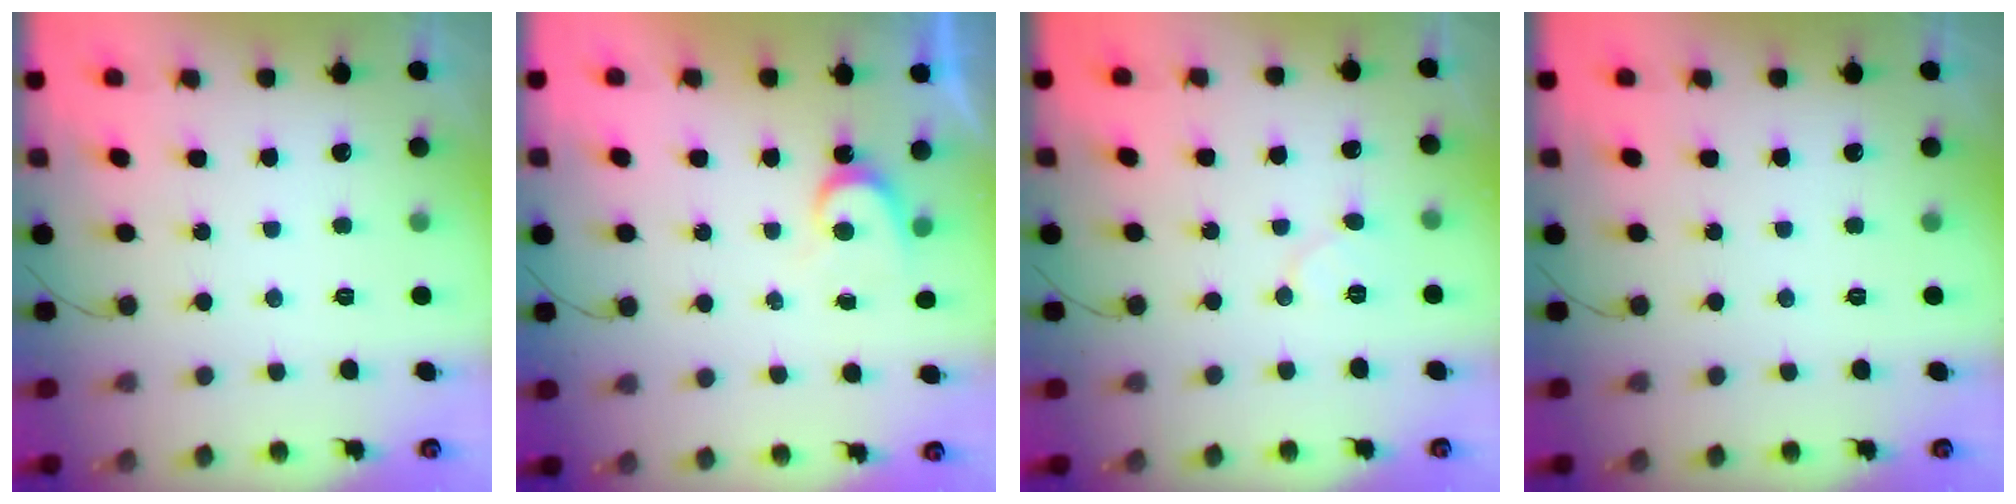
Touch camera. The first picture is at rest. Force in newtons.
{"total": 3.7, "press": 3.7, "slide": 0.4}
{"total": 5.6, "press": 5.6, "slide": 0.7}
{"total": 0.0}